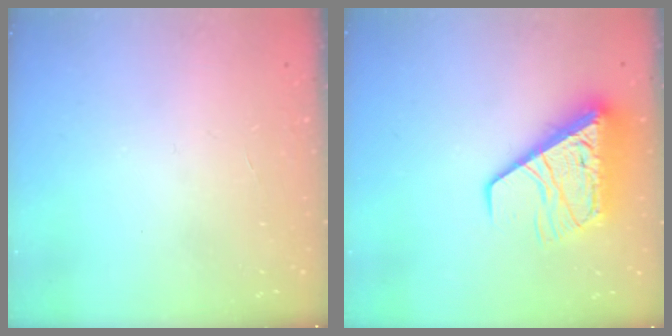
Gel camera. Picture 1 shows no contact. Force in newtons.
{"total": 13.3, "press": 13.2, "slide": 1.2}